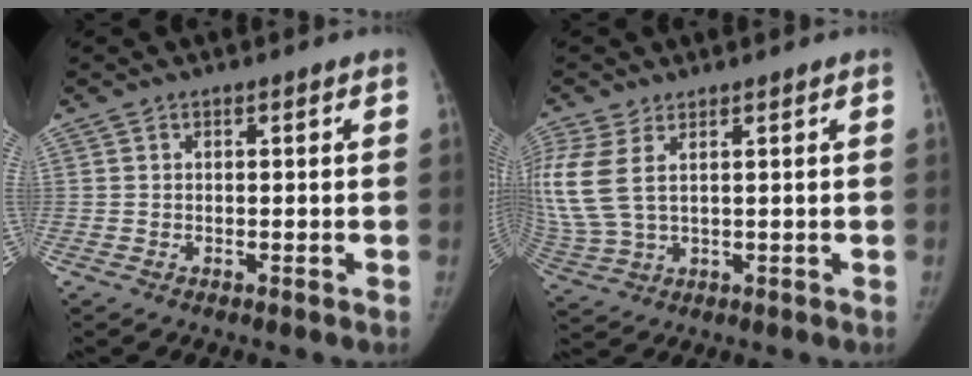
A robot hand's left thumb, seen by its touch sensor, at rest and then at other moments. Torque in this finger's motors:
{"motor_torque": [1.31, 1.20, 0.97, -0.96, 0.13]}